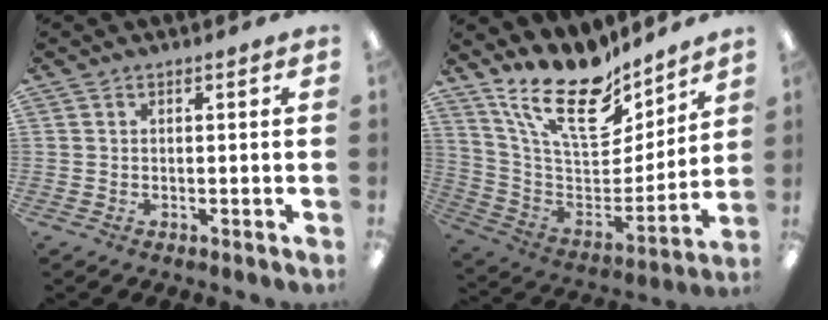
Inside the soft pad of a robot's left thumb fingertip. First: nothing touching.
{"total": 20.7, "force": [15.5, 8.6, 10.6], "torque": [-0.195, -0.109, 0.277]}